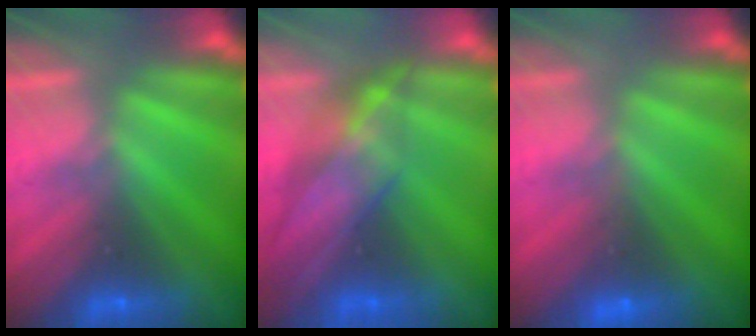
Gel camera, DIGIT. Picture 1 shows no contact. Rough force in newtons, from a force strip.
{"total": 4.4}
{"total": 3.1}